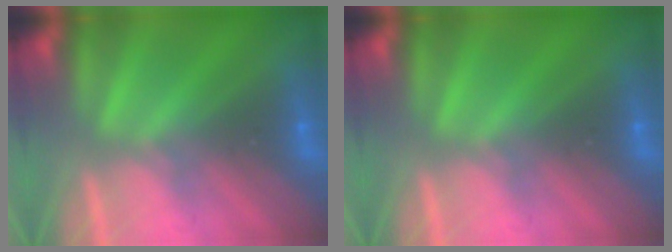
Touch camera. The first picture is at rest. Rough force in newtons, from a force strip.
{"total": 0.0}